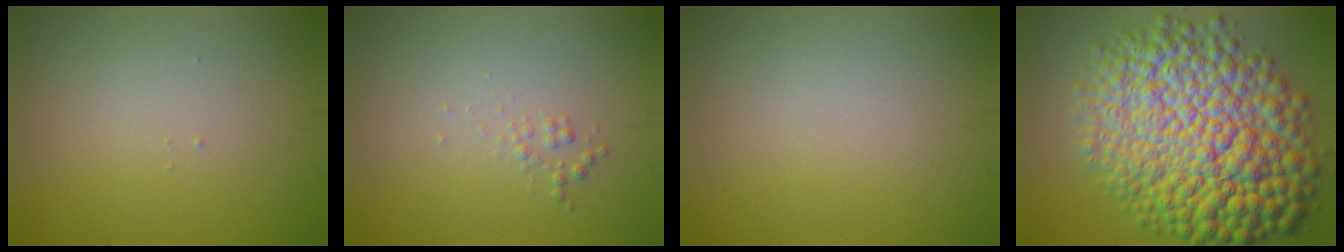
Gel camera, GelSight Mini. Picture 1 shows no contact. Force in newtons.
{"total": 0.7, "press": 0.7, "slide": 0.0}
{"total": 0.0}
{"total": 16.5, "press": 16.5, "slide": 0.2}